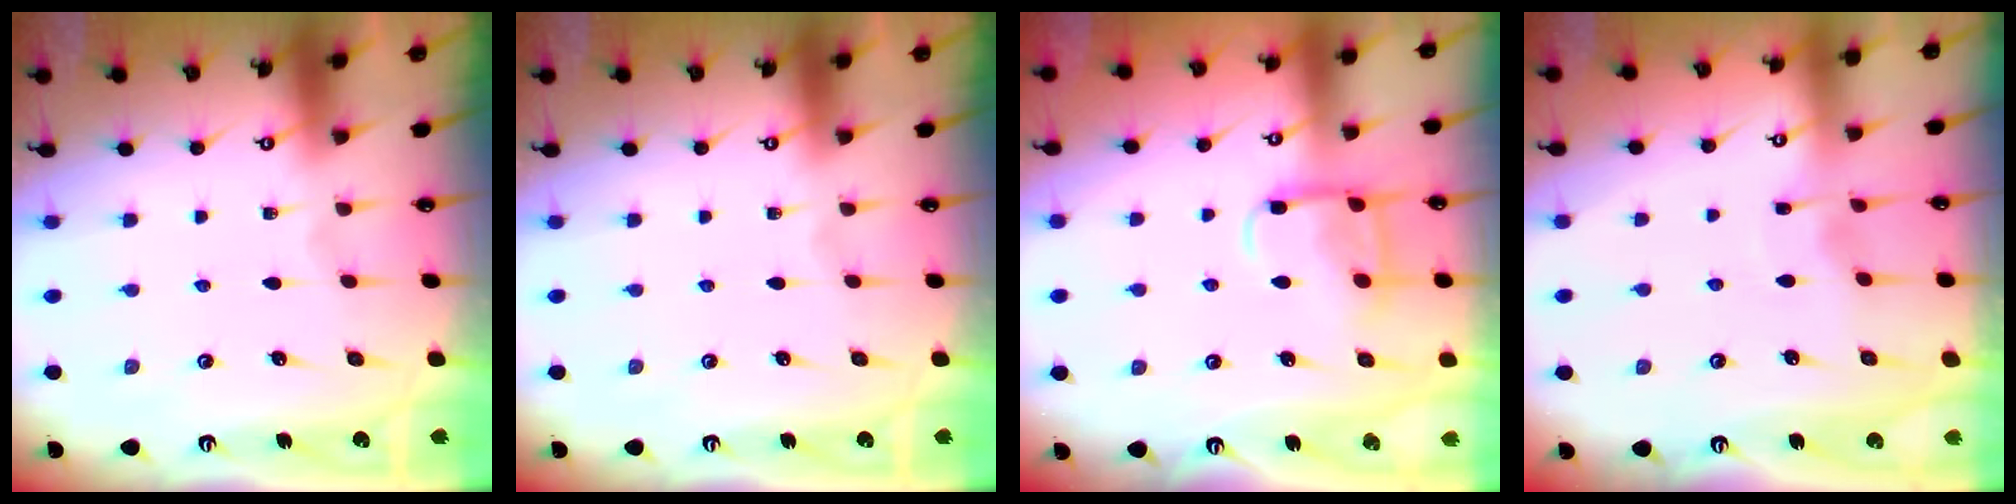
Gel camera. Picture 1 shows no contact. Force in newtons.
{"total": 0.0}
{"total": 11.0, "press": 10.9, "slide": 1.2}
{"total": 2.9, "press": 2.8, "slide": 0.4}